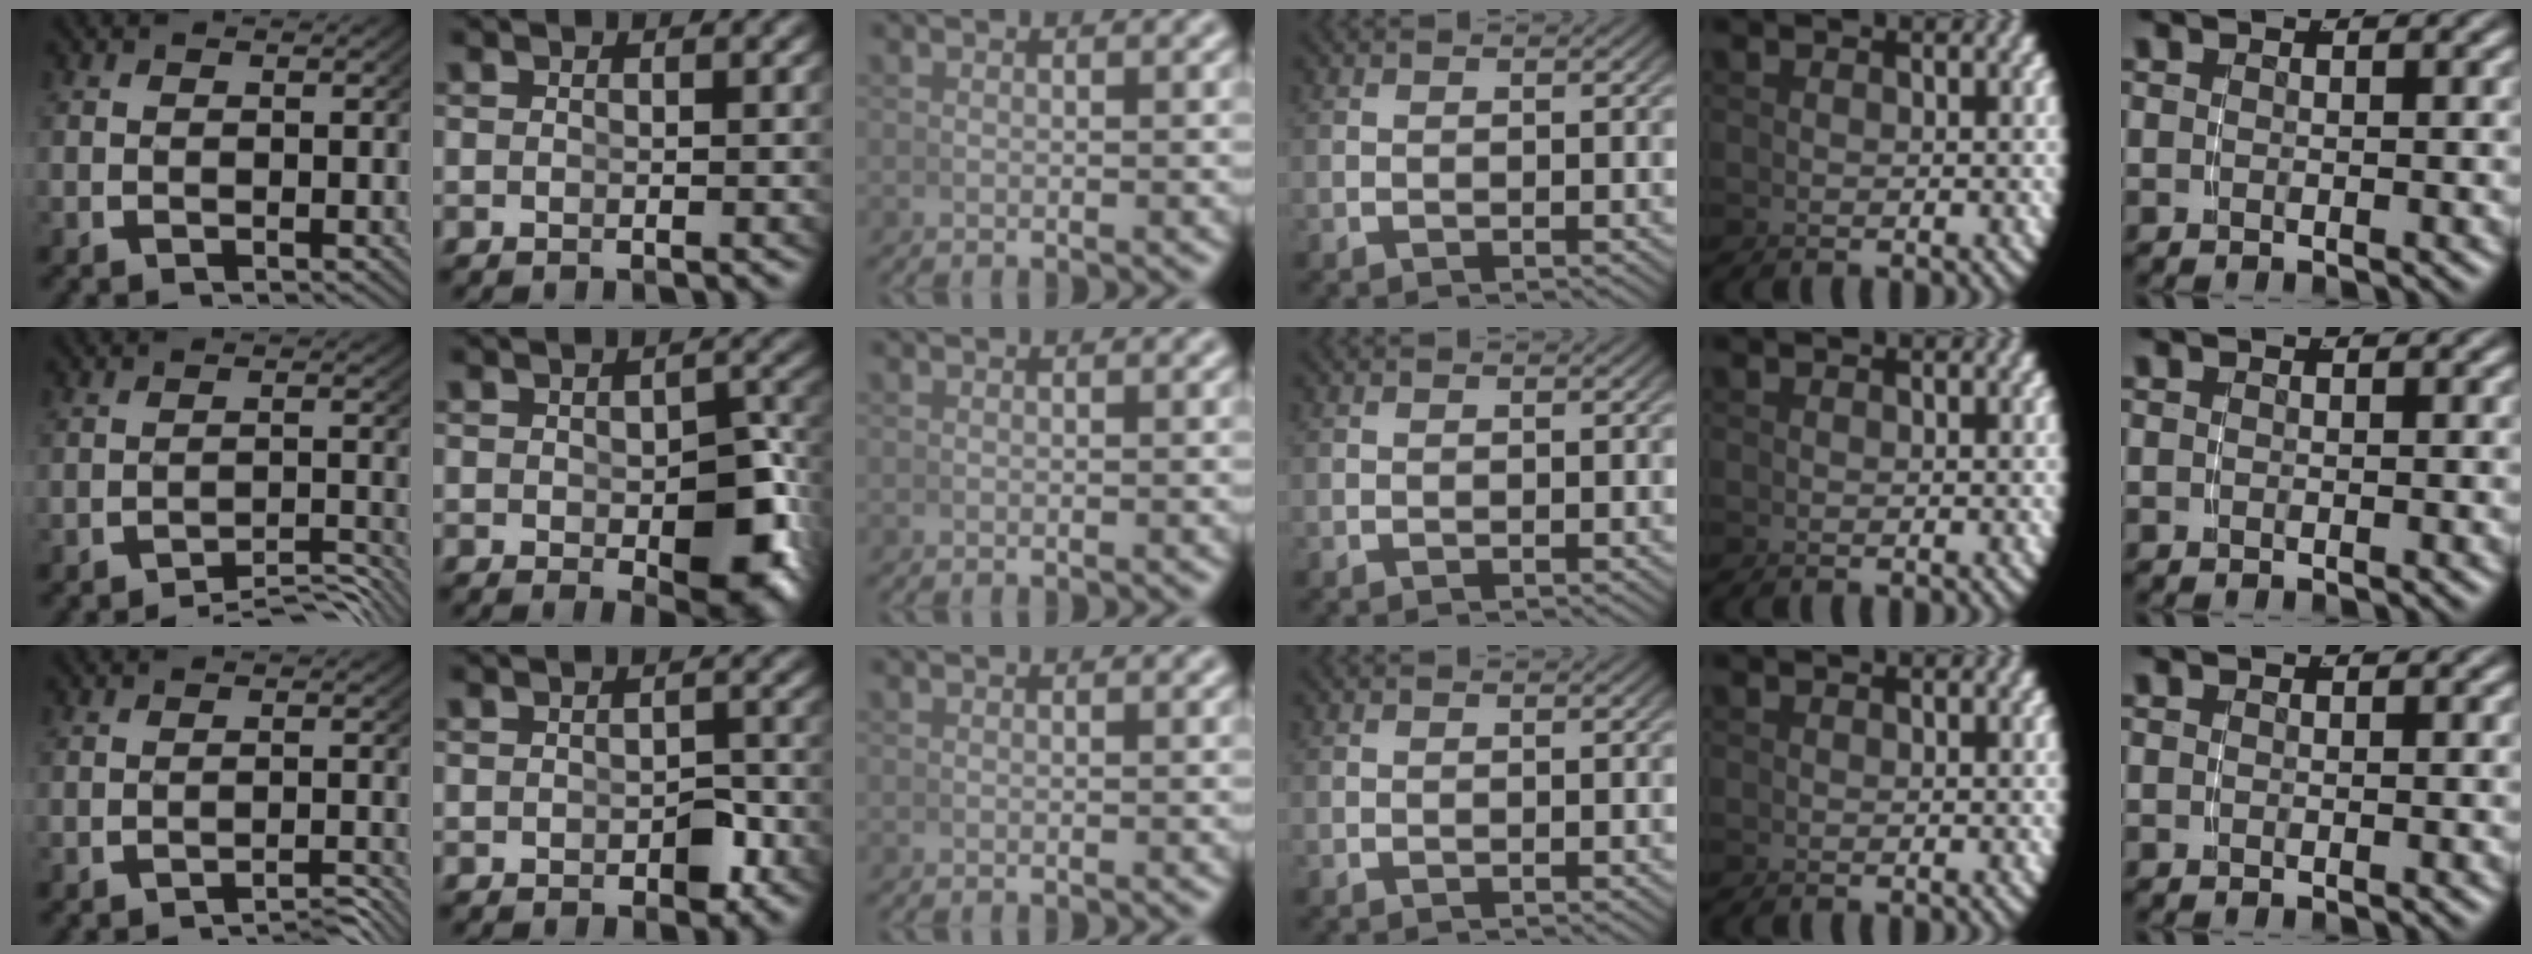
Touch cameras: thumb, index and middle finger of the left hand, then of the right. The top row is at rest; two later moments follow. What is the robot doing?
{"motion": "grasp_and_lifting", "object": "pen"}